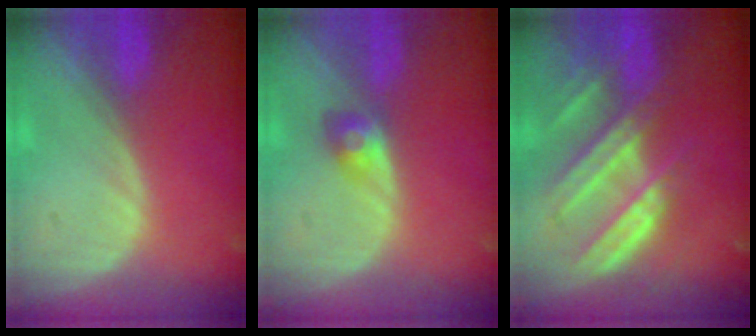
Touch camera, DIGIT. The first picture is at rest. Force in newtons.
{"total": 3.0, "press": 2.6, "slide": 1.4}
{"total": 9.1, "press": 8.3, "slide": 3.8}